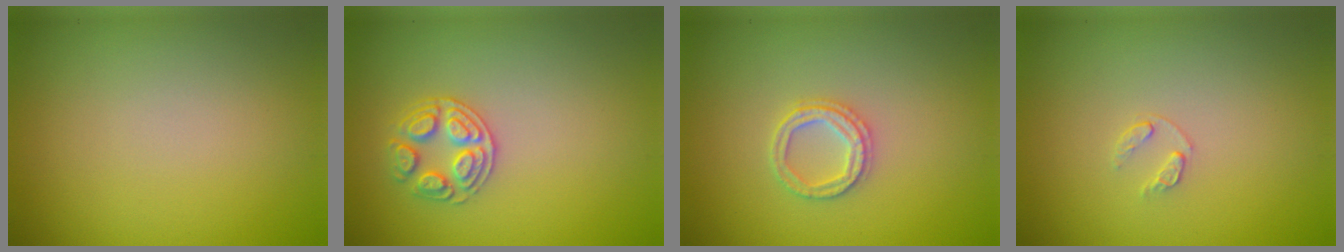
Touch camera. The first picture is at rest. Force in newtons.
{"total": 2.6, "press": 2.6, "slide": 0.4}
{"total": 2.4, "press": 2.4, "slide": 0.4}
{"total": 0.8, "press": 0.5, "slide": 0.6}